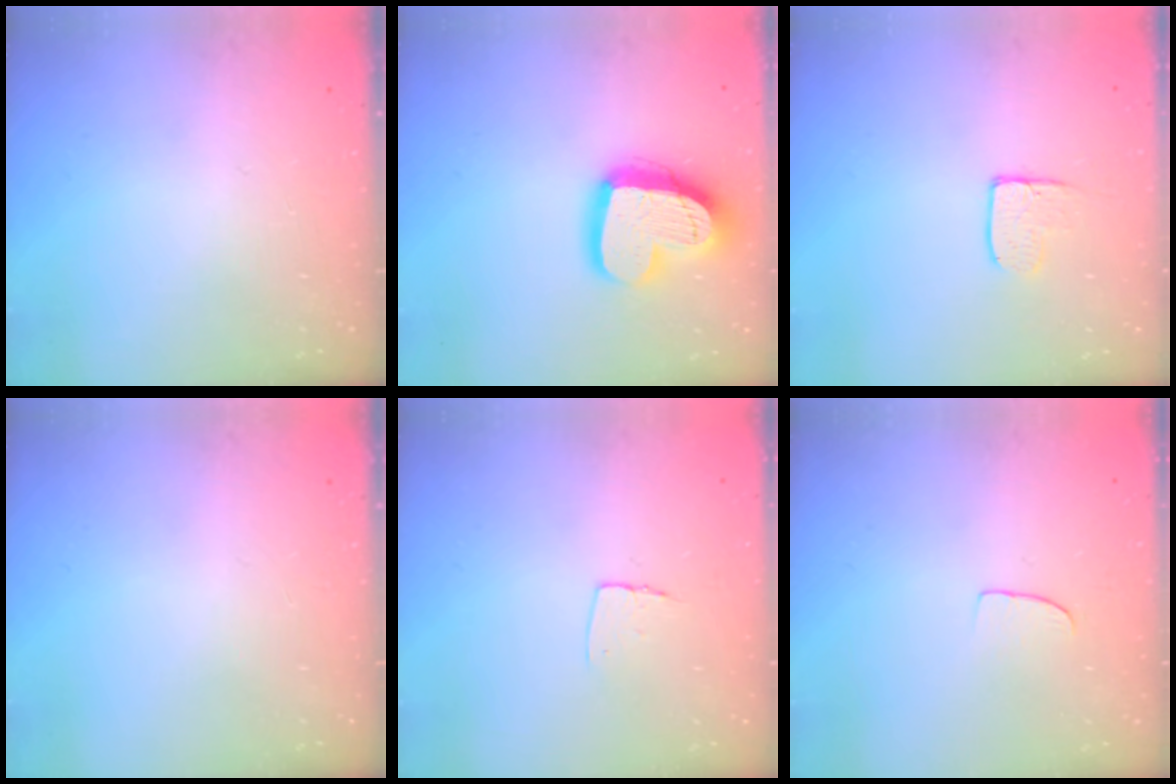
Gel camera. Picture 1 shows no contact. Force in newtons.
{"total": 18.4, "press": 18.3, "slide": 1.6}
{"total": 6.3, "press": 6.2, "slide": 0.5}
{"total": 0.0}
{"total": 5.0, "press": 5.0, "slide": 0.3}
{"total": 4.2, "press": 4.2, "slide": 0.3}